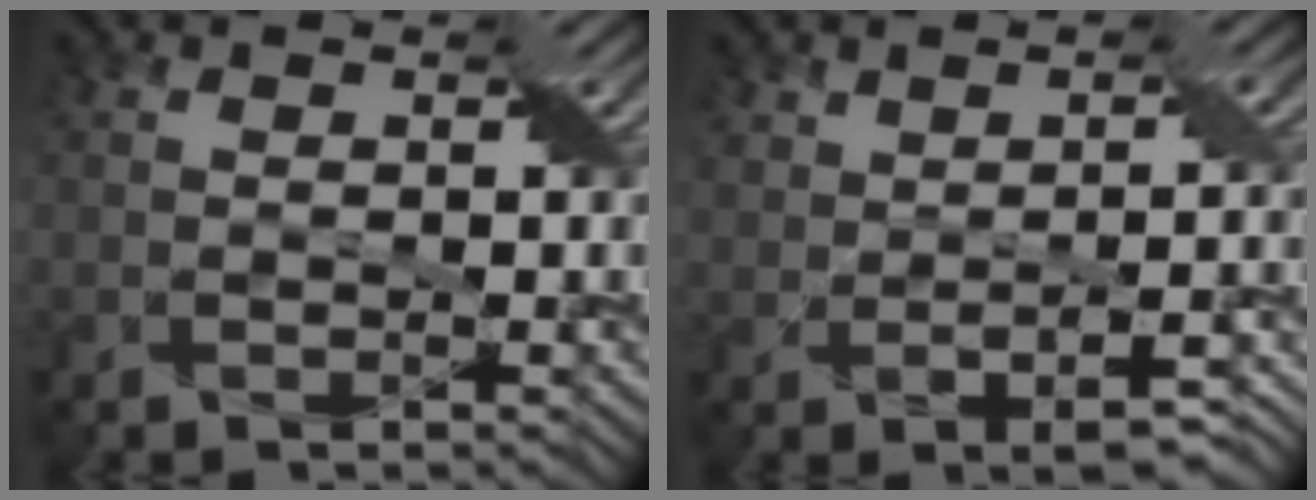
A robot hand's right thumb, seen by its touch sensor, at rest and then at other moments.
{"total": 5.7, "force": [-0.3, 2.8, 5.0], "torque": [-0.088, -0.003, 0.007]}